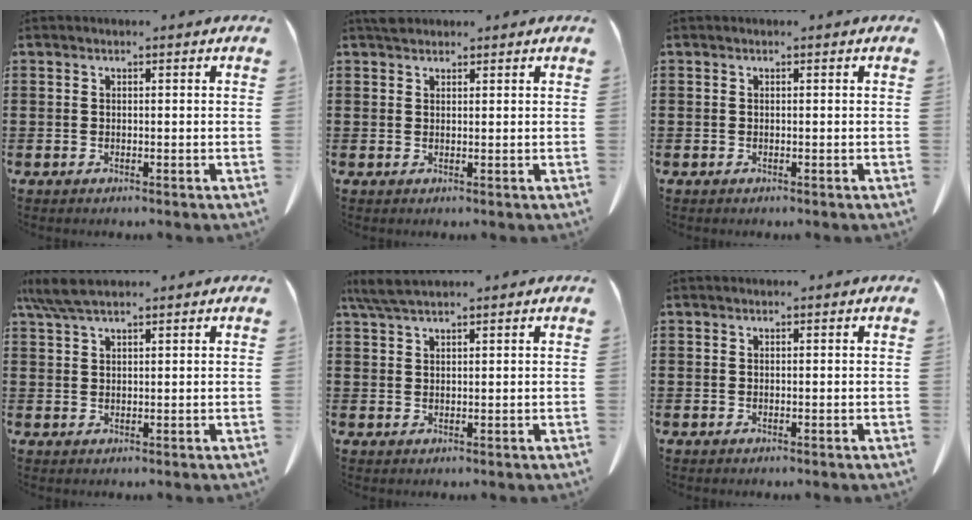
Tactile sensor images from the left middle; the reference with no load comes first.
{"total": 1.6, "force": [1.4, 0.7, 0.4], "torque": [-0.012, 0.004, 0.027]}
{"total": 0.0}
{"total": 4.7, "force": [3.6, 0.9, 2.9], "torque": [-0.066, 0.001, 0.067]}
{"total": 3.9, "force": [3.1, 0.7, 2.2], "torque": [-0.051, -0.001, 0.059]}
{"total": 0.0}